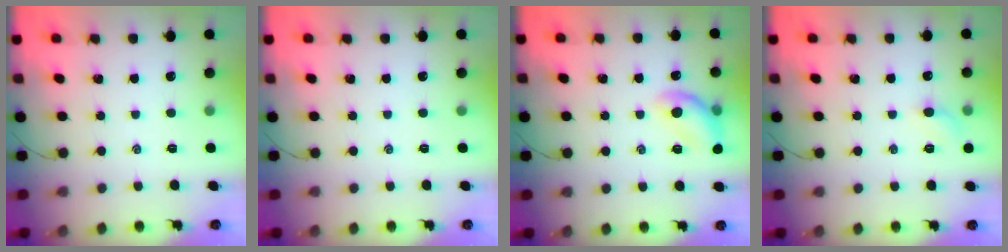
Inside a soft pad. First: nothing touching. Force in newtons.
{"total": 0.0}
{"total": 12.4, "press": 12.4, "slide": 0.8}
{"total": 4.5, "press": 4.2, "slide": 1.5}